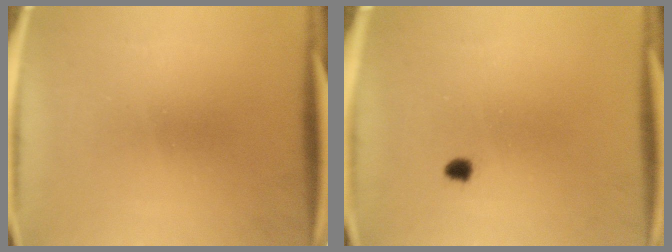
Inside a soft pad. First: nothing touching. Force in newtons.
{"total": 1.3}